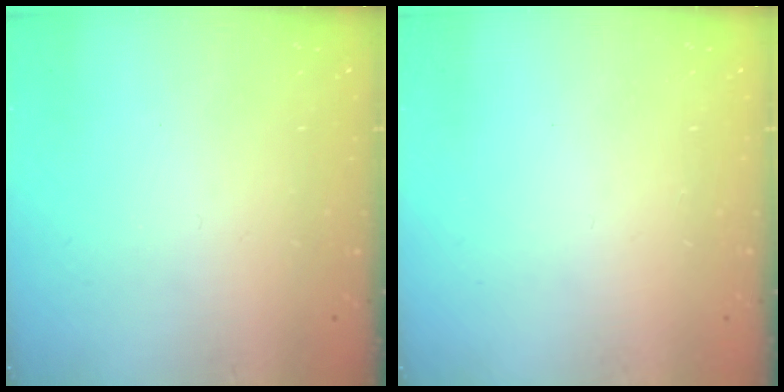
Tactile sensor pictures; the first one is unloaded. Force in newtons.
{"total": 0.0}